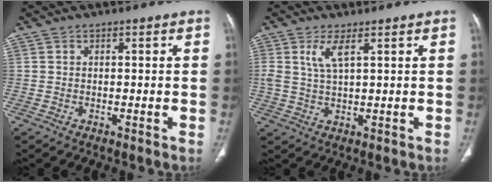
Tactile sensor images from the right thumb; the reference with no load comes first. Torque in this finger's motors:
{"motor_torque": [-0.17, -0.19, 0.52, 0.74, 0.15]}